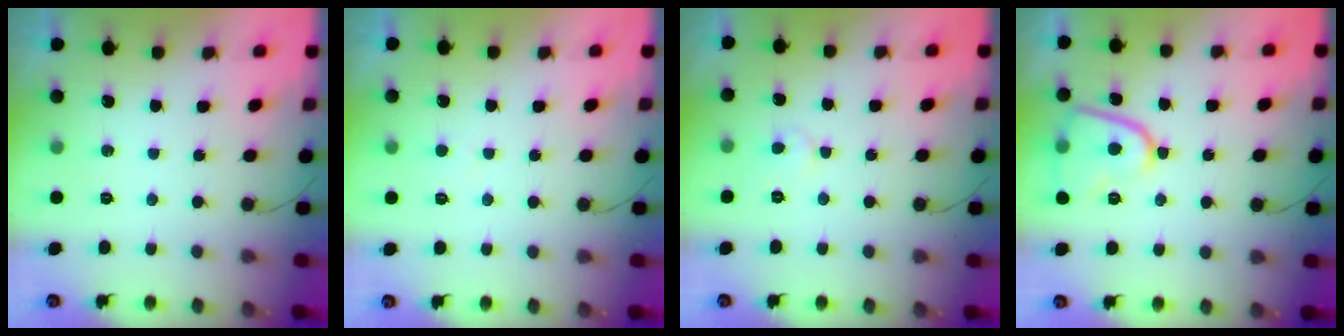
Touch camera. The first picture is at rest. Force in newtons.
{"total": 2.4, "press": 2.4, "slide": 0.2}
{"total": 3.7, "press": 3.7, "slide": 0.3}
{"total": 11.7, "press": 11.6, "slide": 1.4}